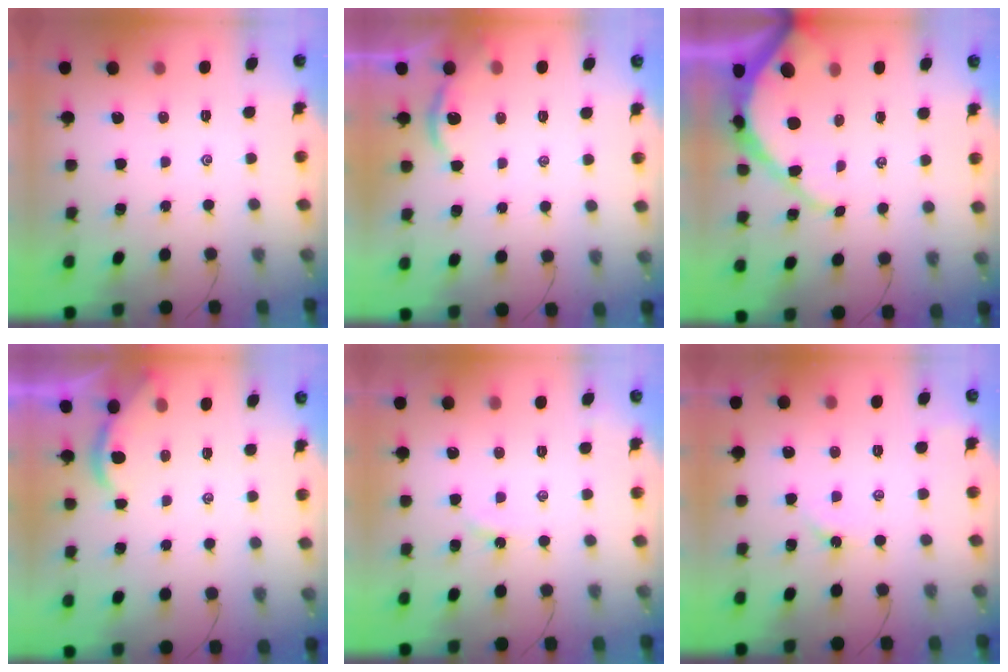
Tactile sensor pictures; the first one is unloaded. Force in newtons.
{"total": 2.9, "press": 2.9, "slide": 0.1}
{"total": 10.4, "press": 10.3, "slide": 1.0}
{"total": 1.5, "press": 1.5, "slide": 0.2}
{"total": 2.3, "press": 2.3, "slide": 0.4}
{"total": 2.7, "press": 2.6, "slide": 0.5}